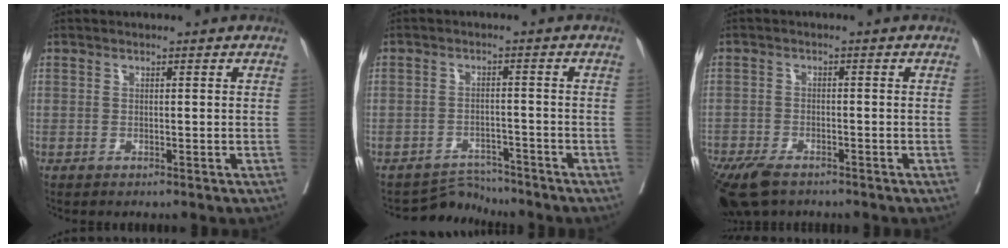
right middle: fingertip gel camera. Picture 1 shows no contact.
{"total": 3.9, "force": [-3.5, 0.3, -1.6], "torque": [0.025, 0.004, -0.054]}
{"total": 10.3, "force": [-7.7, 4.0, 5.6], "torque": [-0.116, -0.017, -0.125]}